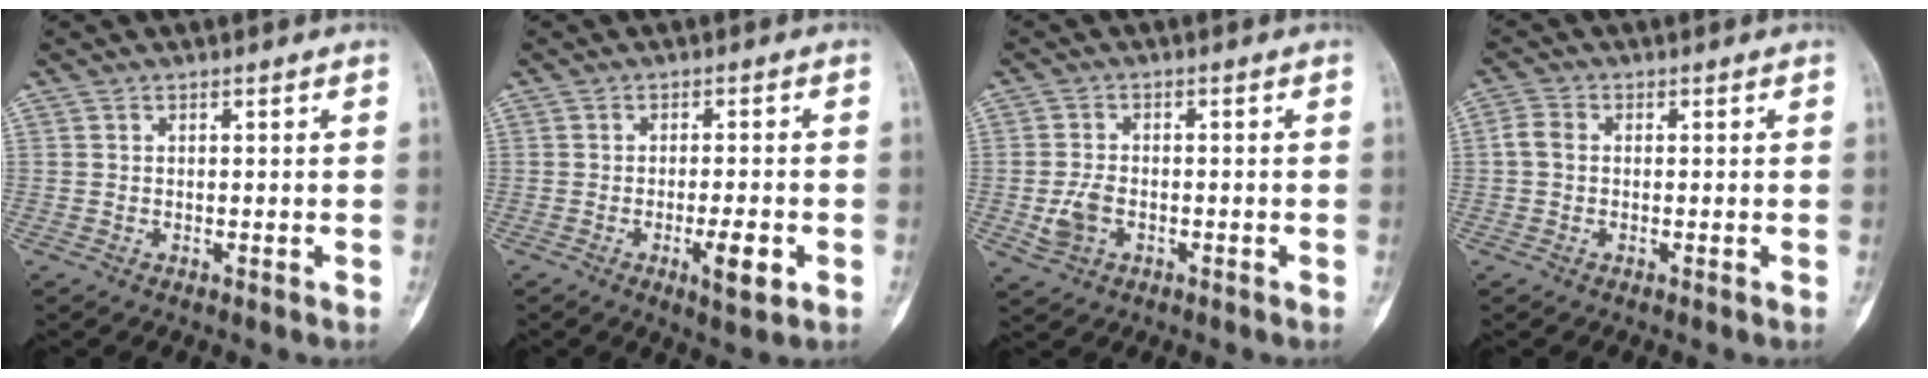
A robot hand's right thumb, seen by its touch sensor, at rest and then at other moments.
{"total": 5.6, "force": [-2.0, 1.4, 5.1], "torque": [-0.076, -0.002, -0.026]}
{"total": 4.6, "force": [-1.3, 3.1, 3.1], "torque": [-0.064, 0.007, -0.022]}
{"total": 2.7, "force": [-0.1, 2.1, 1.7], "torque": [-0.035, 0.007, -0.009]}